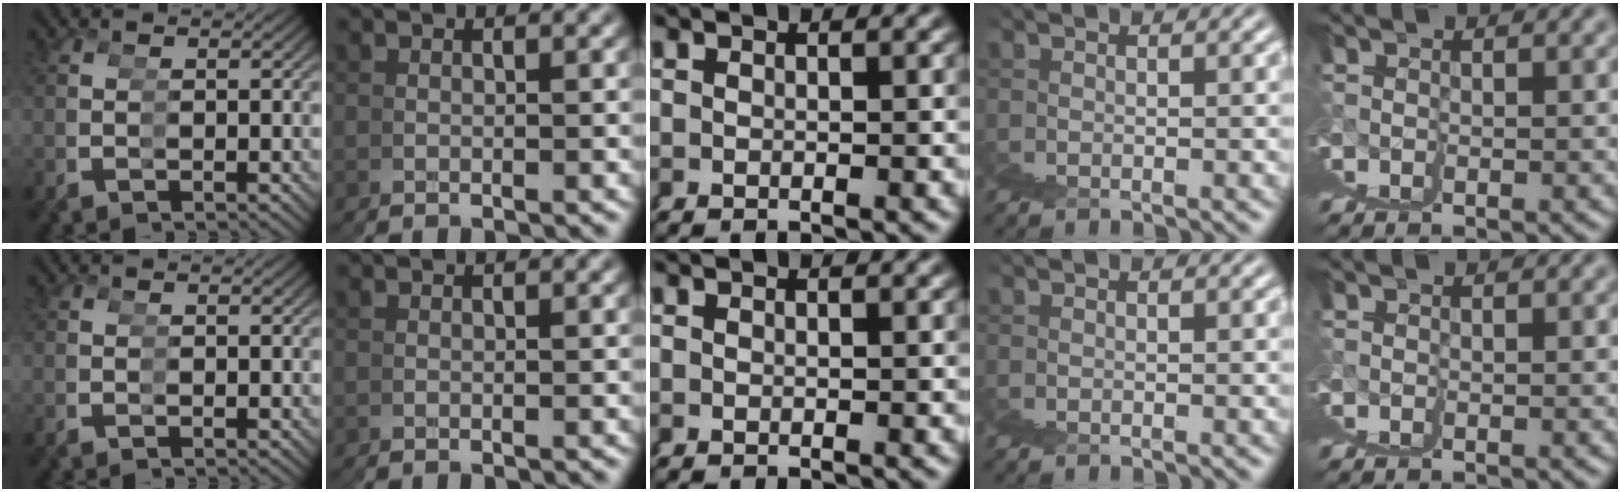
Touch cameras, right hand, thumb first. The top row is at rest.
{}